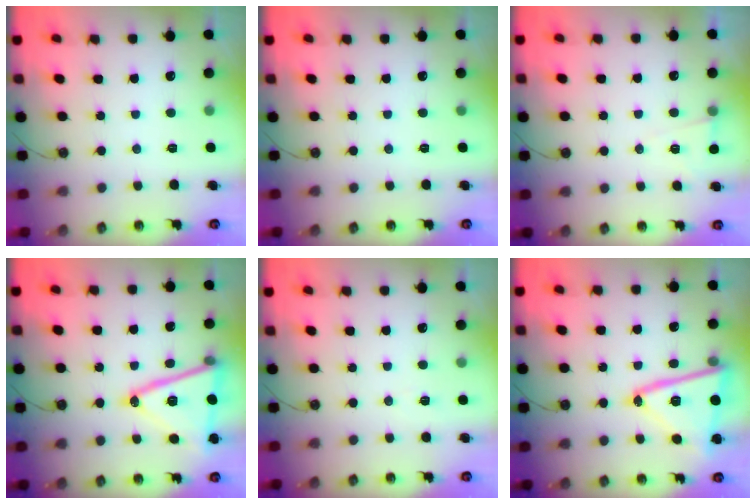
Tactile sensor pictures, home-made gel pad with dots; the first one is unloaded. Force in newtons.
{"total": 0.0}
{"total": 4.7, "press": 4.2, "slide": 2.0}
{"total": 19.2, "press": 18.8, "slide": 3.4}
{"total": 5.0, "press": 4.8, "slide": 1.4}
{"total": 19.7, "press": 19.7, "slide": 1.4}